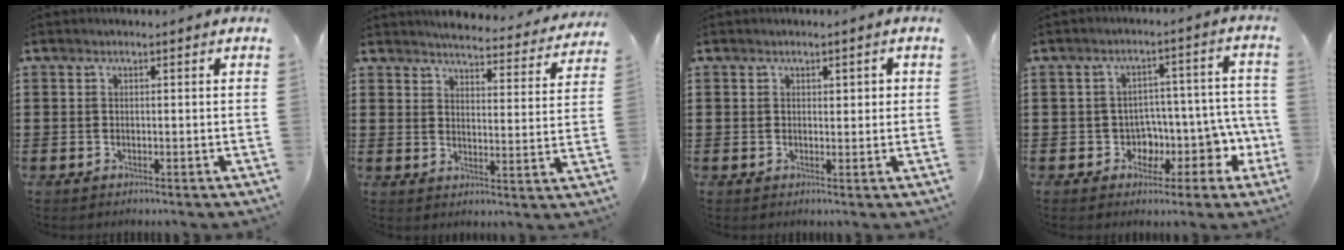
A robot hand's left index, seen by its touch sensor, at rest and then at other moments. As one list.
[{"total": 4.2, "force": [4.2, 0.1, 0.7], "torque": [-0.026, -0.032, 0.068]}, {"total": 1.0, "force": [0.6, 0.7, 0.4], "torque": [-0.002, 0.002, 0.009]}, {"total": 5.3, "force": [-0.6, 4.9, 2.1], "torque": [-0.054, -0.013, -0.004]}]